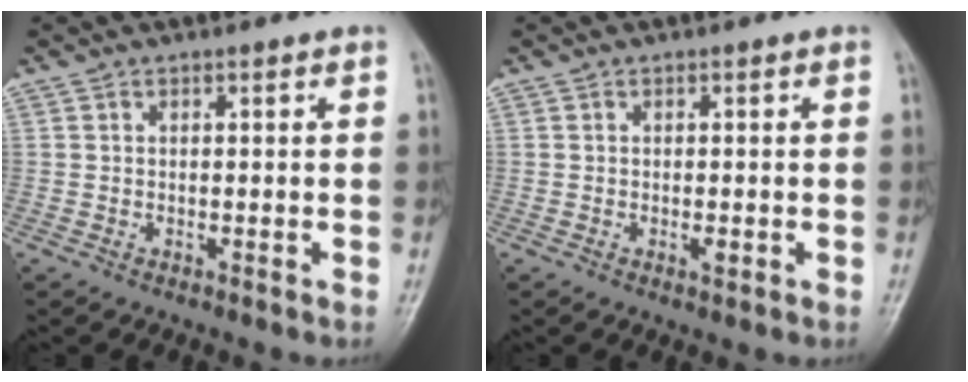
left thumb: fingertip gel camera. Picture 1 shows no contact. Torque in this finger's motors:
{"motor_torque": [-0.01, 0.01, 0.07, 0.01, 0.00]}